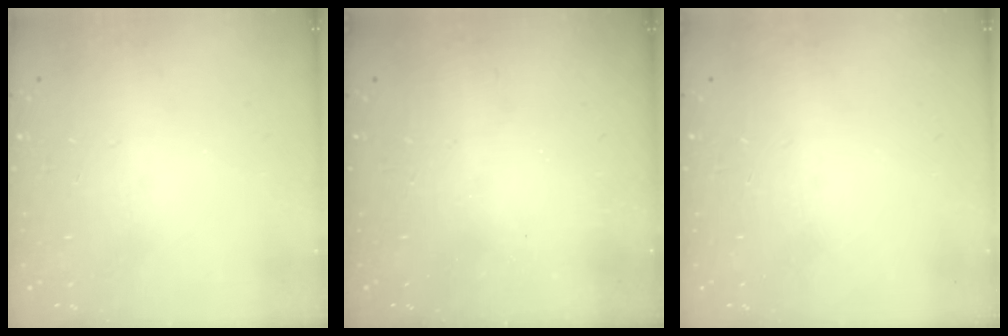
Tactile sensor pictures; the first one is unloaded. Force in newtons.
{"total": 2.4, "press": 2.3, "slide": 0.8}
{"total": 0.0}